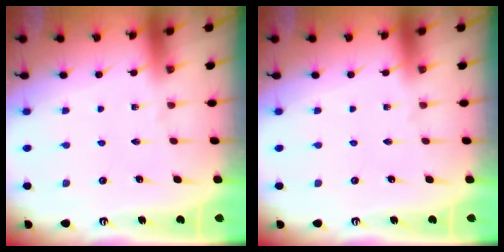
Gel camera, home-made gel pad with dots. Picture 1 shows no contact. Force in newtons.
{"total": 0.0}